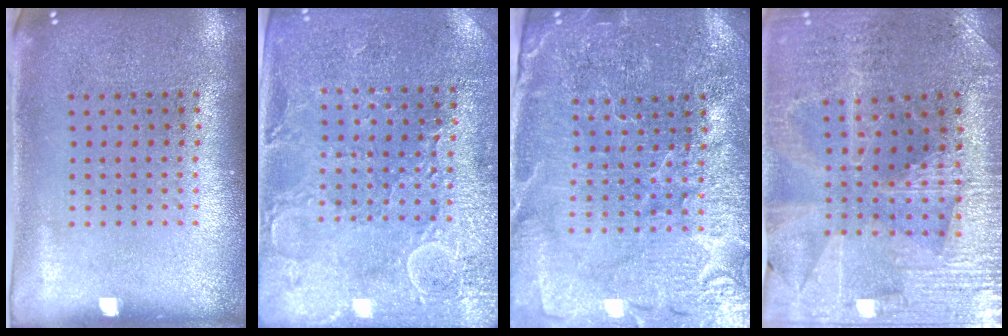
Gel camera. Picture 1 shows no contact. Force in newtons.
{"total": 2.9, "press": 2.9, "slide": 0.4}
{"total": 4.1, "press": 4.0, "slide": 1.2}
{"total": 3.0, "press": 3.0, "slide": 0.5}